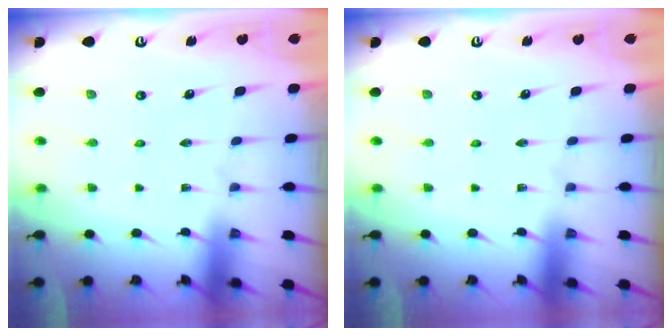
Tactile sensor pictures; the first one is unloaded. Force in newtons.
{"total": 0.0}